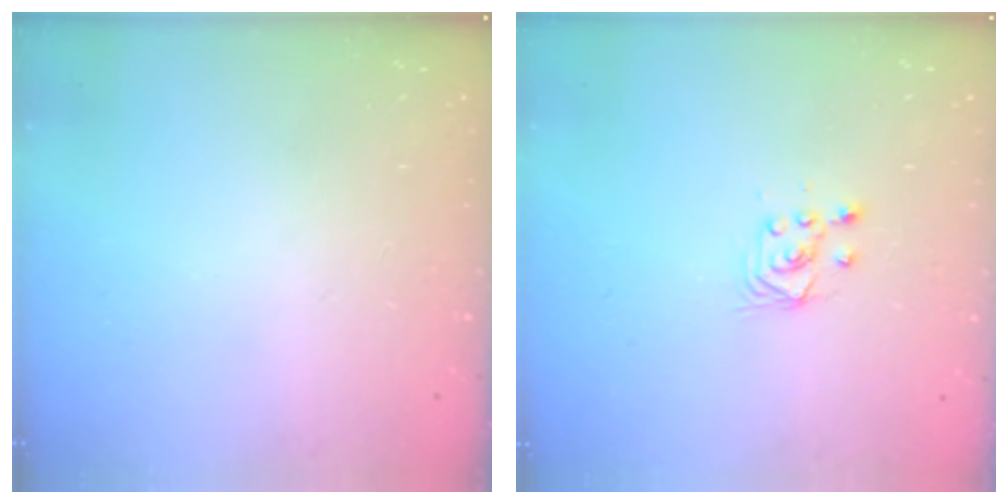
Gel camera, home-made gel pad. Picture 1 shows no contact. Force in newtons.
{"total": 2.9, "press": 2.7, "slide": 1.0}